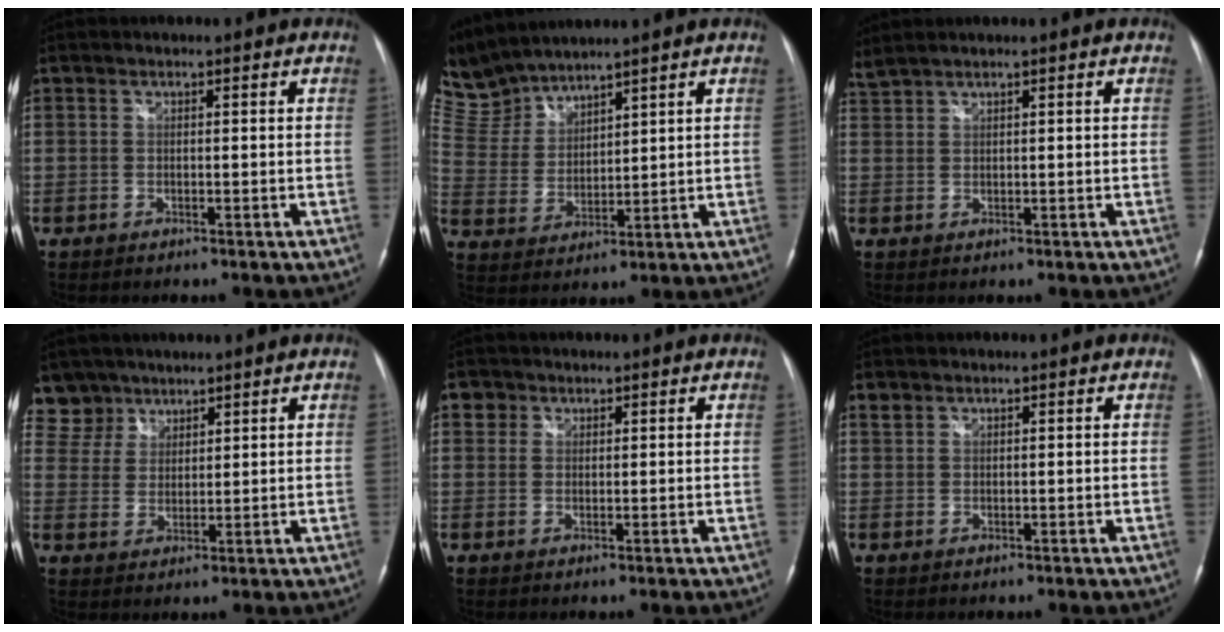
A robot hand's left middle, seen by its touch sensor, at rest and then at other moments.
{"total": 8.0, "force": [8.0, 0.5, 0.5], "torque": [-0.037, 0.016, 0.181]}
{"total": 3.0, "force": [2.7, -0.3, 1.4], "torque": [-0.038, 0.028, 0.057]}
{"total": 6.1, "force": [4.8, 3.7, -0.7], "torque": [0.021, 0.004, 0.095]}
{"total": 2.0, "force": [1.0, 1.8, 0.1], "torque": [0.010, 0.004, 0.009]}
{"total": 0.9, "force": [0.8, 0.5, 0.1], "torque": [-0.005, 0.009, 0.016]}